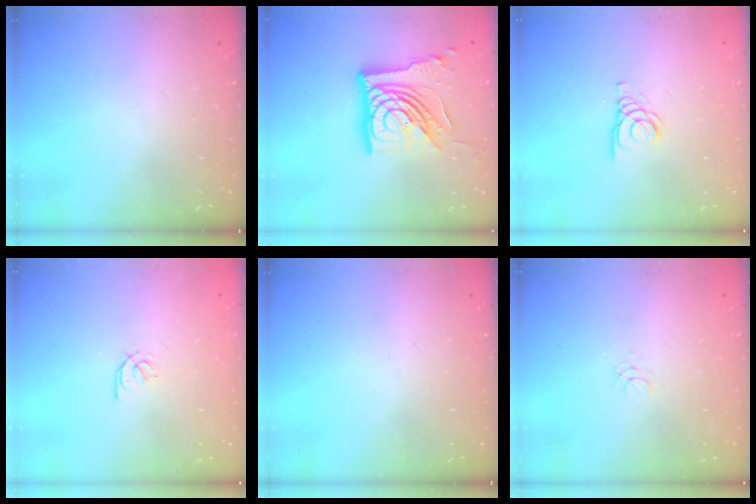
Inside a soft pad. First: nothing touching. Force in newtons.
{"total": 20.4, "press": 20.2, "slide": 2.2}
{"total": 2.8, "press": 2.8, "slide": 0.3}
{"total": 1.8, "press": 1.8, "slide": 0.4}
{"total": 0.0}
{"total": 1.1, "press": 1.1, "slide": 0.1}